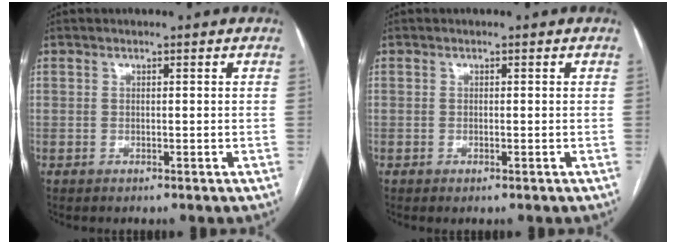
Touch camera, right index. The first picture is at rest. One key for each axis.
{"total": 0.6, "fx": -0.3, "fy": 0.1, "fz": 0.5, "tx": -0.007, "ty": -0.001, "tz": -0.004}